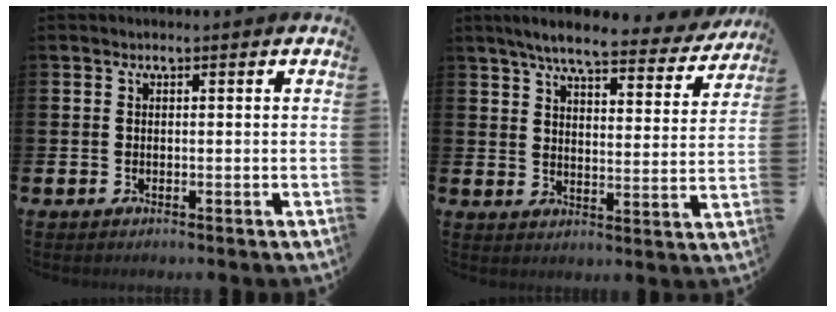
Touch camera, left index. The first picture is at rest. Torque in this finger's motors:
{"motor_torque": [1.07, -1.07, 0.71, 0.21]}